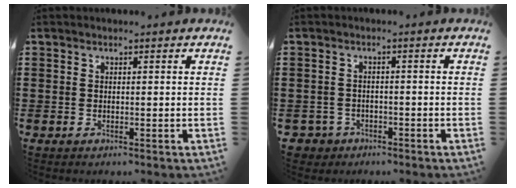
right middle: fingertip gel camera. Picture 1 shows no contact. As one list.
[{"total": 2.1, "force": [-1.7, 1.2, -0.1], "torque": [-0.014, -0.002, -0.041]}]